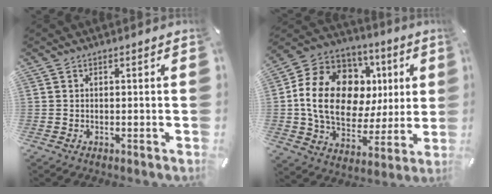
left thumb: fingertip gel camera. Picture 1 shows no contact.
{"total": 20.9, "force": [3.0, 15.6, 13.6], "torque": [-0.253, 0.000, 0.056]}